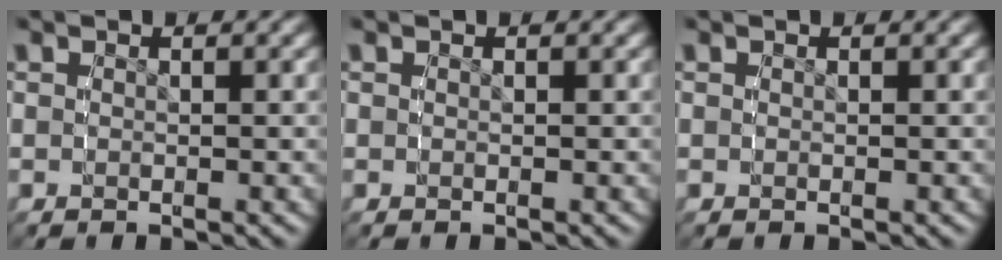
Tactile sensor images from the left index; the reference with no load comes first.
{"total": 0.0}
{"total": 0.0}